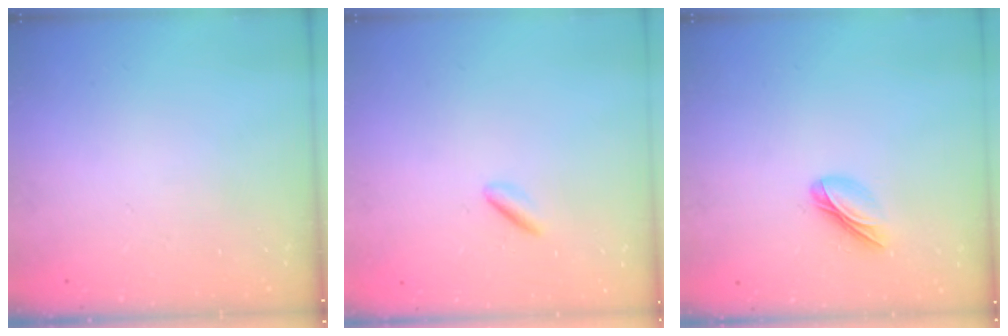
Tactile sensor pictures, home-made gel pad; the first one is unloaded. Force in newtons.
{"total": 1.6, "press": 1.4, "slide": 0.7}
{"total": 6.1, "press": 6.0, "slide": 0.7}